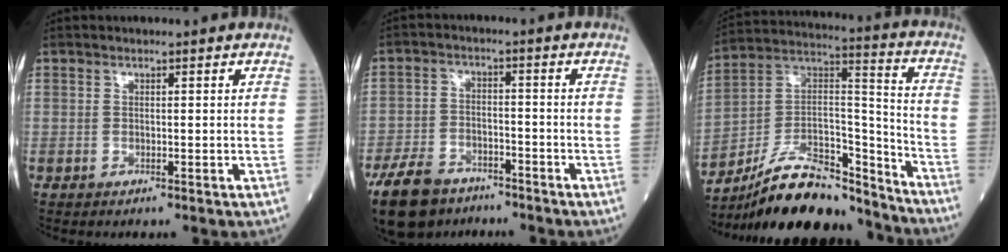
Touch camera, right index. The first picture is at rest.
{"total": 10.1, "force": [-7.6, 5.5, 3.9], "torque": [-0.087, -0.006, -0.132]}
{"total": 20.3, "force": [-17.9, 5.0, 8.2], "torque": [-0.157, 0.031, -0.307]}